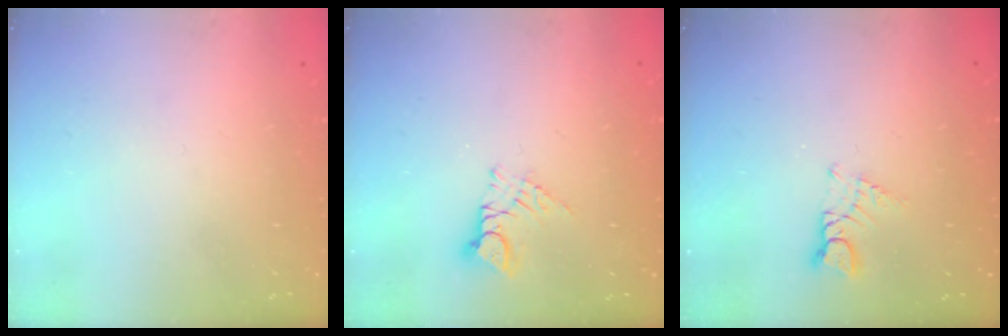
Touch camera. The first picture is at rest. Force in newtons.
{"total": 6.5, "press": 6.5, "slide": 0.6}
{"total": 3.3, "press": 3.3, "slide": 0.2}